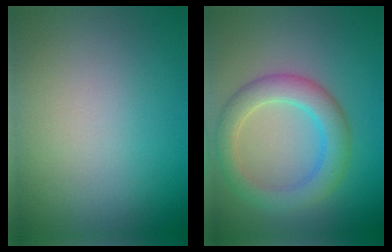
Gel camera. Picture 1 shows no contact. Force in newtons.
{"total": 4.4, "press": 4.4, "slide": 0.1}